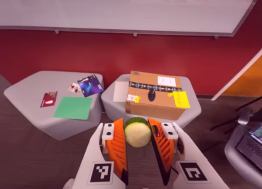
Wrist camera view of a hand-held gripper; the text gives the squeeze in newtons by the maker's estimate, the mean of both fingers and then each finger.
{"total": 11.8, "left": 11.8, "right": 11.7}